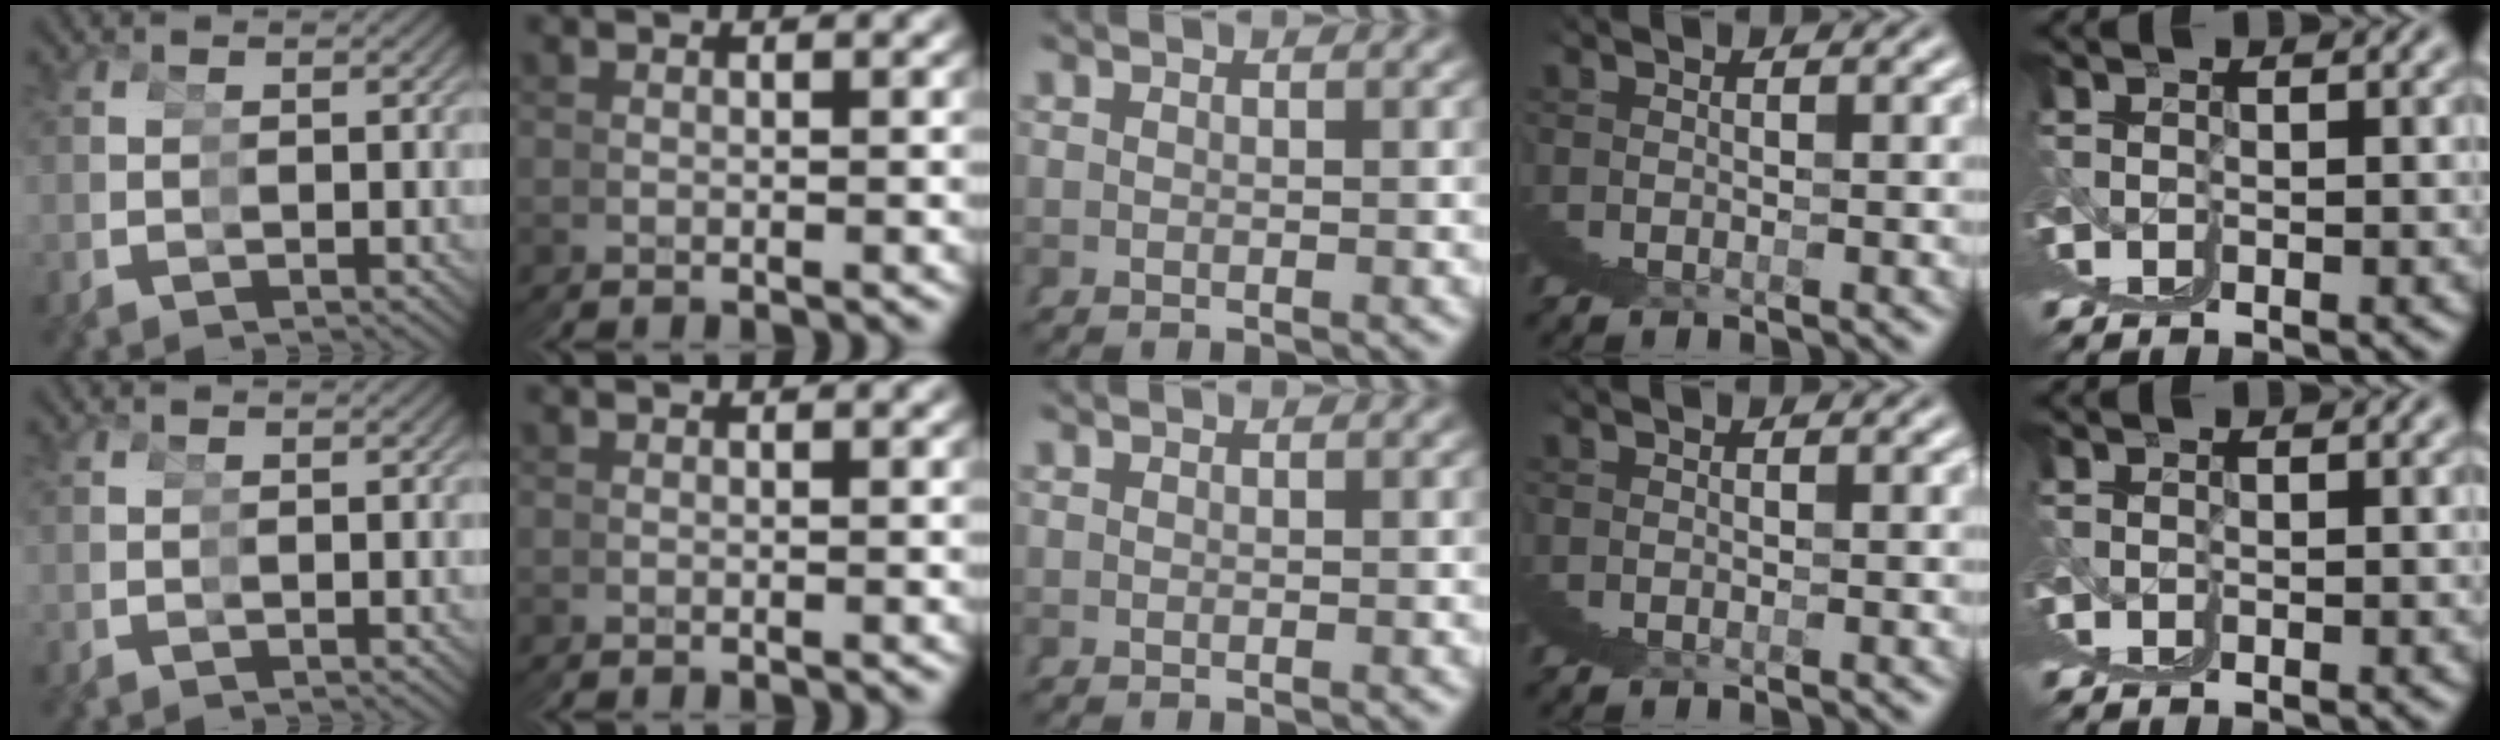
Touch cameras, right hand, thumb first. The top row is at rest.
{}